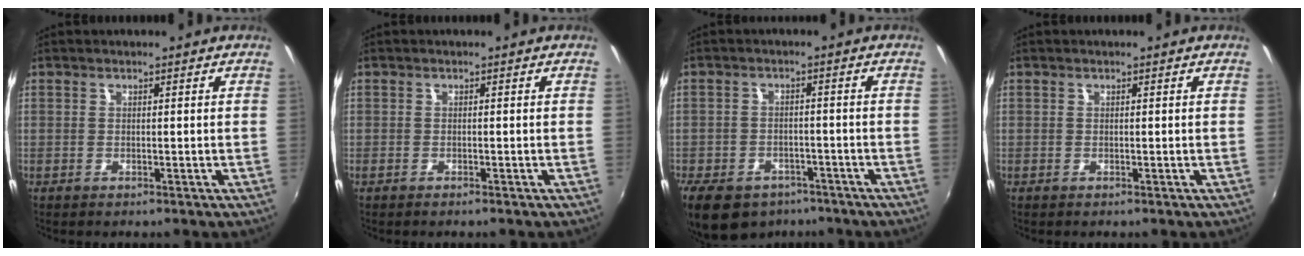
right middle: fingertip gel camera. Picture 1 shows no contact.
{"total": 0.8, "force": [-0.7, 0.1, 0.3], "torque": [-0.007, -0.003, -0.014]}
{"total": 12.7, "force": [-8.7, 7.6, 5.4], "torque": [-0.139, -0.012, -0.131]}
{"total": 0.0}